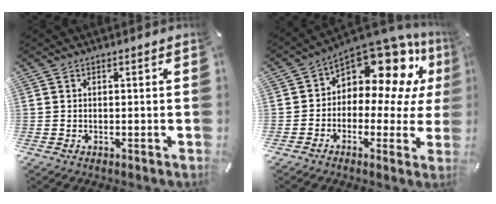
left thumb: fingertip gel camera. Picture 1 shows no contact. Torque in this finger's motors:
{"motor_torque": [0.86, 1.51, 0.78, 0.37, 0.20]}